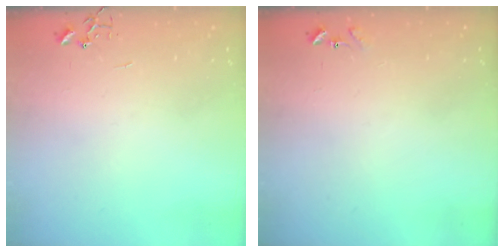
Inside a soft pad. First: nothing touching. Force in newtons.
{"total": 6.9, "press": 6.8, "slide": 0.6}